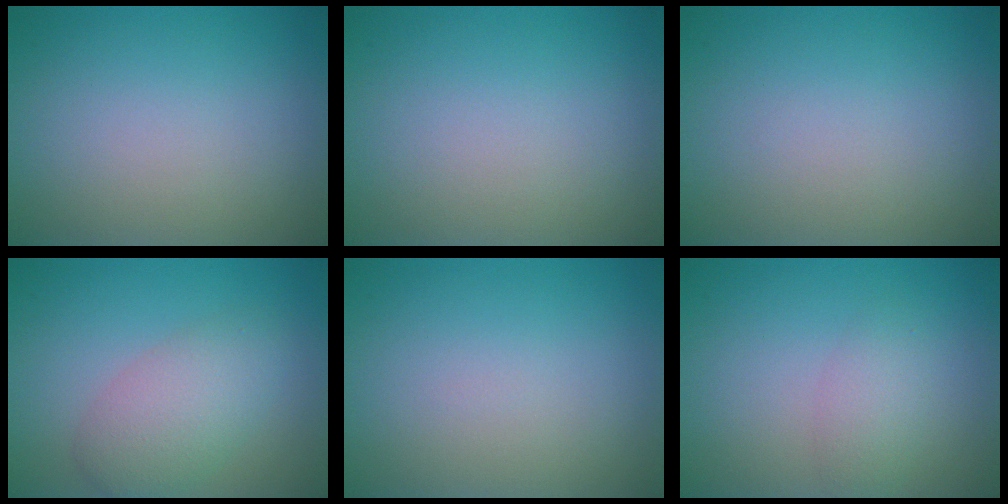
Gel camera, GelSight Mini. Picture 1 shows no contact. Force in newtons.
{"total": 0.0}
{"total": 0.0}
{"total": 4.2, "press": 4.2, "slide": 0.2}
{"total": 0.0}
{"total": 2.0, "press": 2.0, "slide": 0.1}